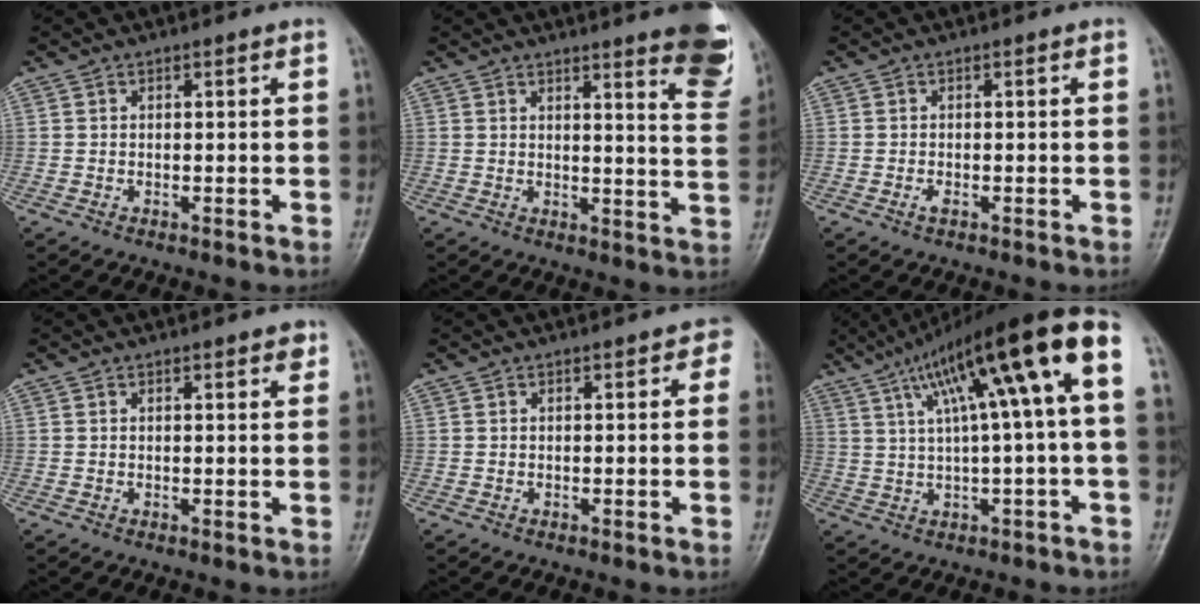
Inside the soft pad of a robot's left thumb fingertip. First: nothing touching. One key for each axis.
{"total": 13.0, "fx": 8.7, "fy": 2.3, "fz": 9.4, "tx": -0.085, "ty": -0.051, "tz": 0.090}
{"total": 1.0, "fx": -0.5, "fy": 0.4, "fz": 0.8, "tx": -0.018, "ty": 0.002, "tz": -0.009}
{"total": 1.9, "fx": 1.2, "fy": 0.7, "fz": 1.3, "tx": -0.011, "ty": -0.004, "tz": 0.013}
{"total": 2.2, "fx": 0.9, "fy": 1.2, "fz": 1.7, "tx": -0.003, "ty": 0.003, "tz": 0.003}
{"total": 17.2, "fx": 5.2, "fy": 2.3, "fz": 16.2, "tx": -0.261, "ty": 0.035, "tz": 0.084}